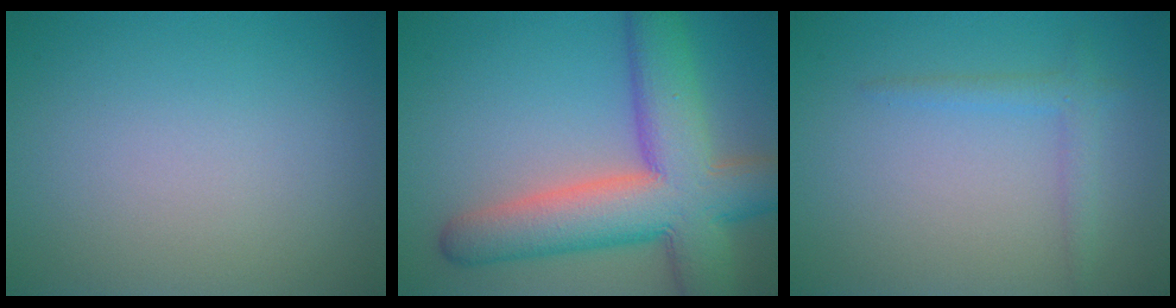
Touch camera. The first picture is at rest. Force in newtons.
{"total": 11.1, "press": 11.1, "slide": 0.5}
{"total": 1.7, "press": 1.7, "slide": 0.1}